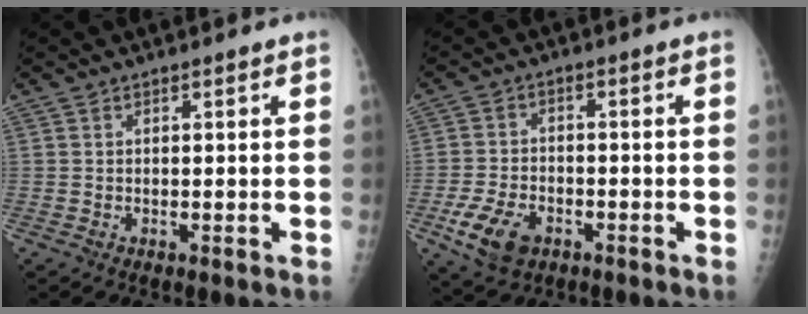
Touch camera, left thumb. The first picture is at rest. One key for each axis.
{"total": 8.5, "fx": -3.9, "fy": 5.4, "fz": 5.2, "tx": -0.099, "ty": 0.010, "tz": -0.066}